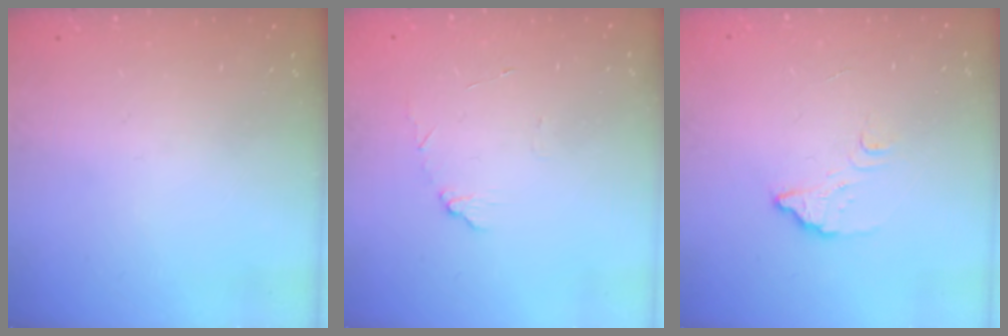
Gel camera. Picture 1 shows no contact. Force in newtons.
{"total": 5.8, "press": 5.7, "slide": 0.5}
{"total": 3.5, "press": 3.5, "slide": 0.3}